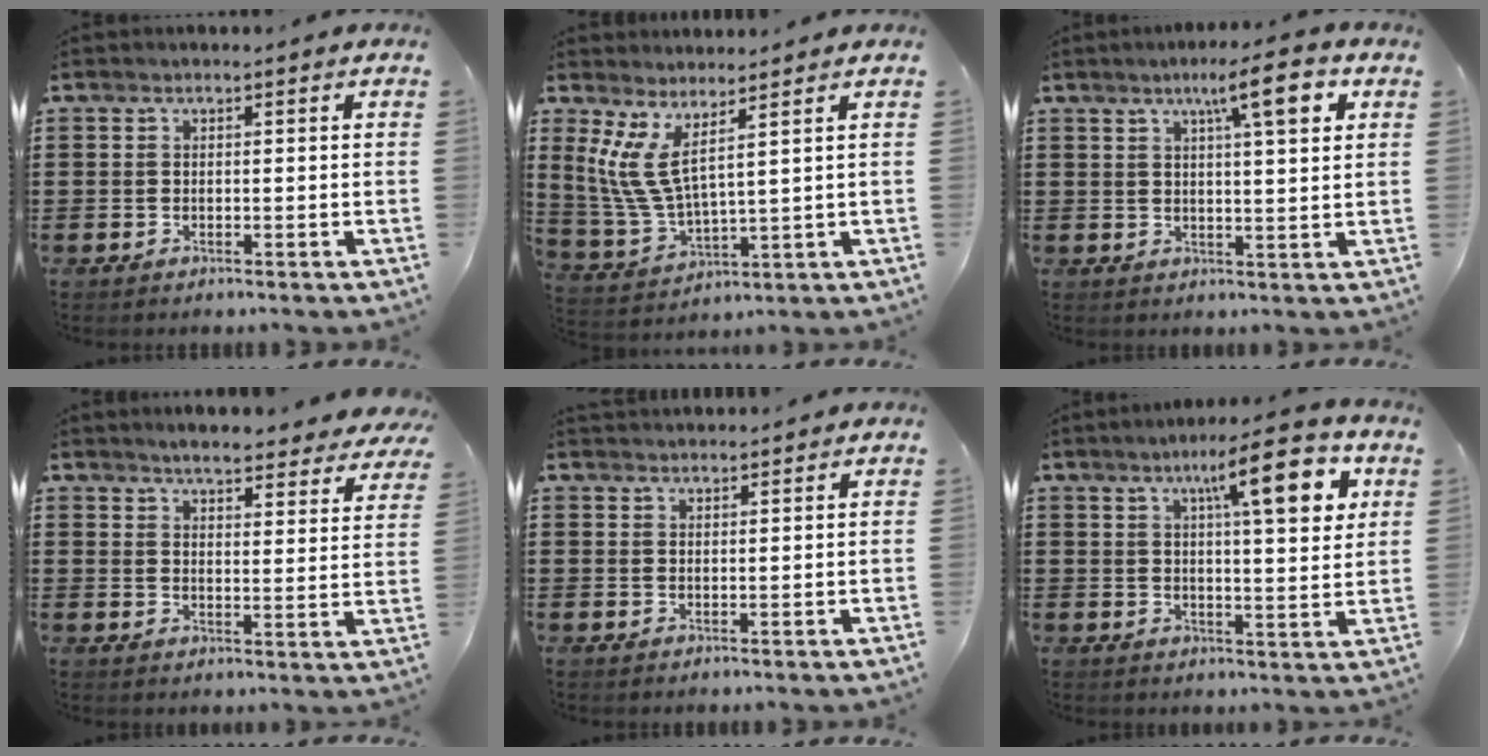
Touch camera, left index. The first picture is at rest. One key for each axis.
{"total": 6.9, "fx": 4.1, "fy": 1.6, "fz": 5.3, "tx": -0.149, "ty": -0.029, "tz": 0.067}
{"total": 8.1, "fx": 4.0, "fy": 1.4, "fz": 7.0, "tx": -0.113, "ty": 0.001, "tz": 0.058}
{"total": 4.6, "fx": 4.4, "fy": -0.2, "fz": 1.0, "tx": -0.040, "ty": -0.024, "tz": 0.077}
{"total": 1.6, "fx": 1.6, "fy": 0.1, "fz": 0.0, "tx": -0.004, "ty": 0.001, "tz": 0.032}
{"total": 12.0, "fx": 5.9, "fy": 2.7, "fz": 10.1, "tx": -0.159, "ty": -0.010, "tz": 0.088}